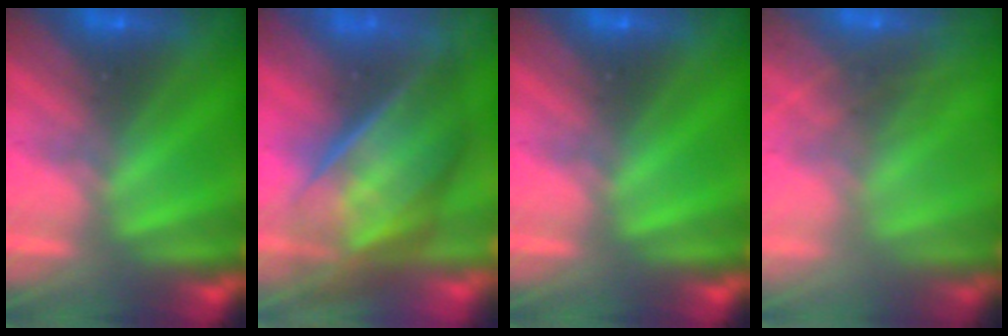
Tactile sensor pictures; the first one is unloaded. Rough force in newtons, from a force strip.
{"total": 7.3}
{"total": 0.0}
{"total": 5.6}